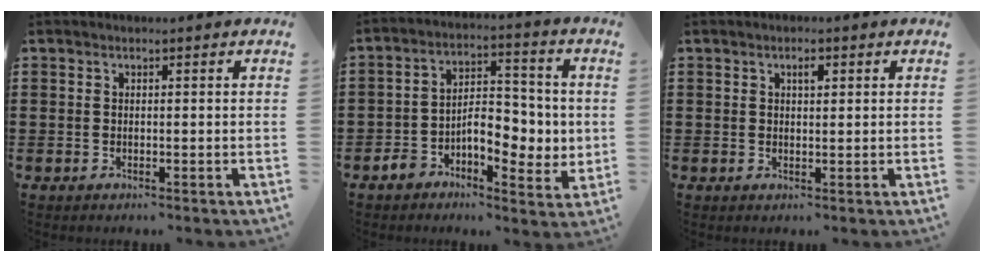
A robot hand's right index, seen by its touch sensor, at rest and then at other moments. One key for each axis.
{"total": 7.3, "fx": -1.8, "fy": 4.7, "fz": 5.3, "tx": -0.086, "ty": 0.008, "tz": -0.037}
{"total": 1.4, "fx": 0.6, "fy": 0.6, "fz": 1.2, "tx": -0.024, "ty": 0.006, "tz": 0.009}